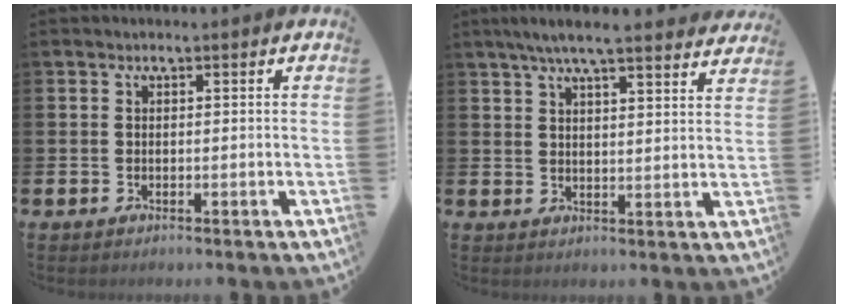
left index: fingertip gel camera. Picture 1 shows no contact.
{"total": 6.4, "force": [5.9, 0.5, 2.5], "torque": [-0.052, -0.023, 0.103]}